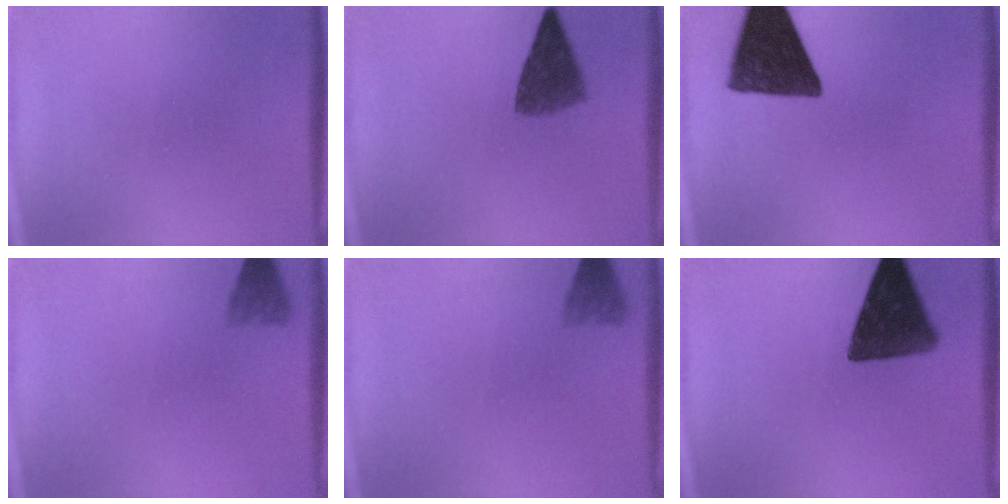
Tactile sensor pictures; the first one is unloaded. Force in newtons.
{"total": 6.5}
{"total": 13.5}
{"total": 2.9}
{"total": 2.9}
{"total": 13.8}